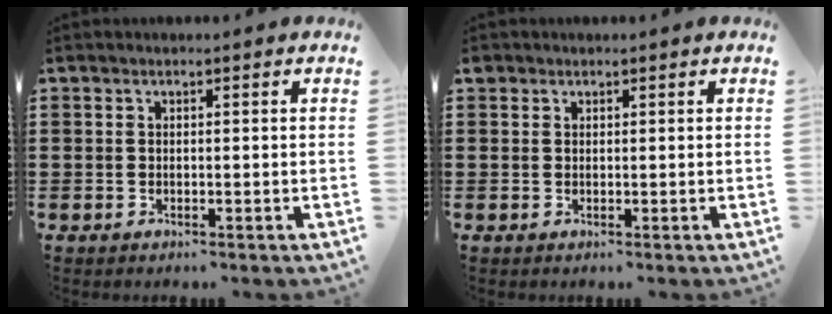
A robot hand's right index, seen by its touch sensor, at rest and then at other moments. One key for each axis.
{"total": 0.8, "fx": 0.5, "fy": 0.7, "fz": 0.1, "tx": -0.004, "ty": 0.003, "tz": 0.009}